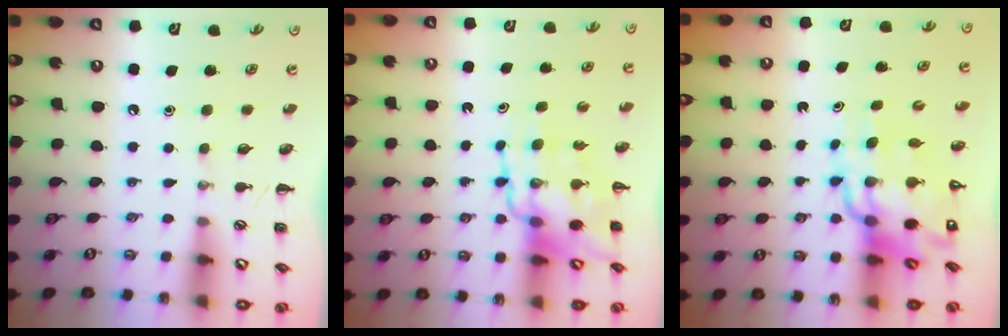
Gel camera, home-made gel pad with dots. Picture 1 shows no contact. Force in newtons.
{"total": 12.1, "press": 11.7, "slide": 3.0}
{"total": 16.1, "press": 15.4, "slide": 4.6}